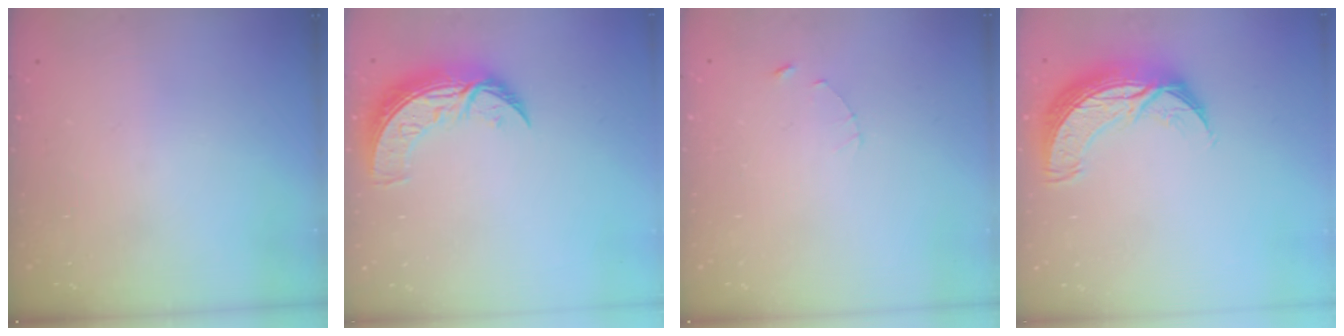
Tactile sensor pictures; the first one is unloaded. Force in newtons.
{"total": 9.7, "press": 9.7, "slide": 0.8}
{"total": 1.0, "press": 1.0, "slide": 0.2}
{"total": 10.8, "press": 10.7, "slide": 1.0}